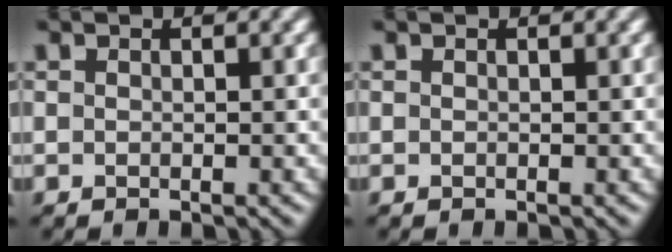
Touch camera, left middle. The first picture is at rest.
{"total": 0.0}